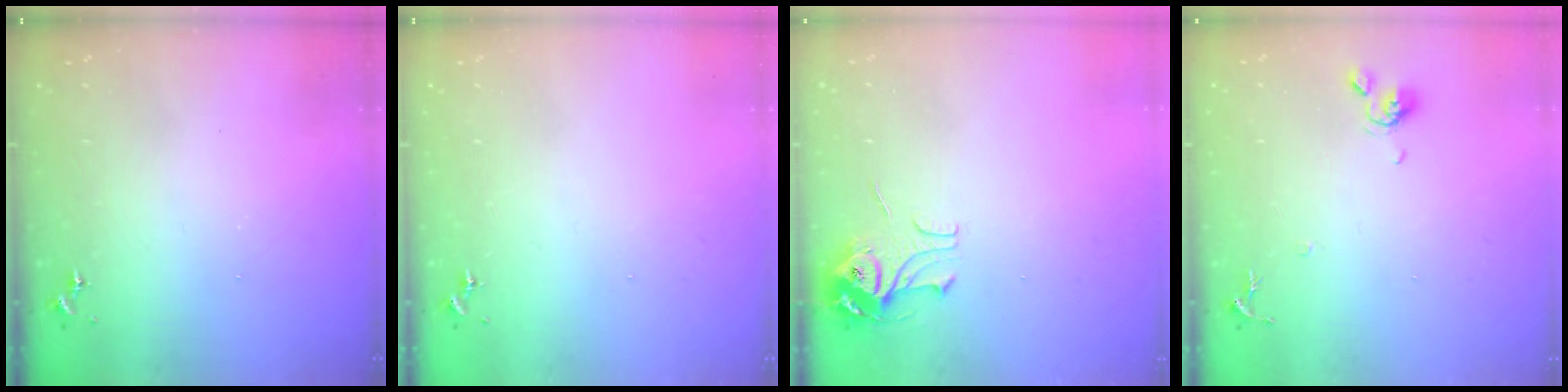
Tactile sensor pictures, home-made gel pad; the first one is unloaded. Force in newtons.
{"total": 0.0}
{"total": 8.0, "press": 8.0, "slide": 0.4}
{"total": 7.3, "press": 7.3, "slide": 0.8}